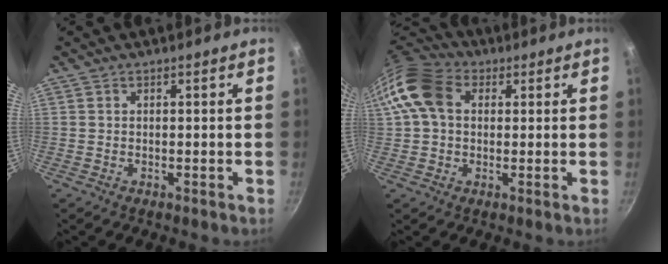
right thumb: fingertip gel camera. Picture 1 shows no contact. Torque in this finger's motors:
{"motor_torque": [-0.61, 1.05, 0.11, -0.09, 0.15]}